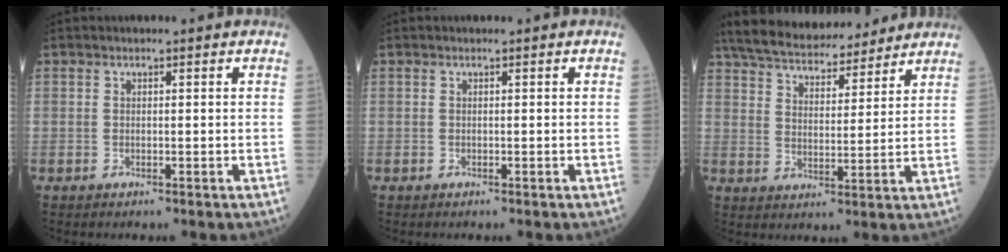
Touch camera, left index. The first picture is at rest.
{"total": 0.0}
{"total": 19.7, "force": [17.3, 5.2, 7.8], "torque": [-0.144, 0.039, 0.266]}